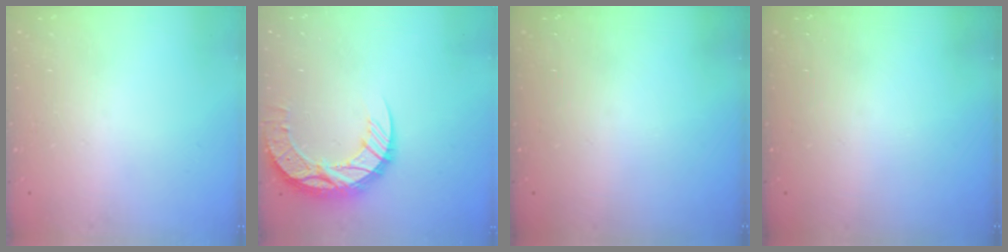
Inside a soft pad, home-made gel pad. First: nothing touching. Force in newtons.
{"total": 13.3, "press": 13.2, "slide": 1.0}
{"total": 0.0}
{"total": 0.0}